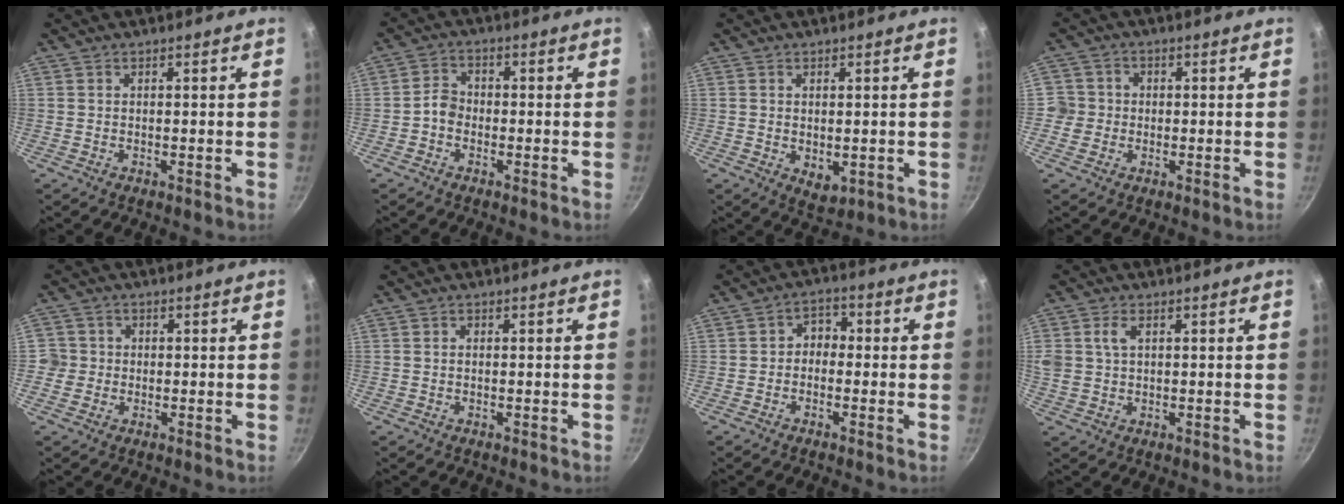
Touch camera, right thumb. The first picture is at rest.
{"total": 3.3, "force": [-1.4, 2.5, 1.6], "torque": [-0.019, 0.024, -0.032]}
{"total": 3.8, "force": [0.0, 2.6, 2.8], "torque": [-0.038, -0.014, 0.004]}
{"total": 4.1, "force": [-0.8, 3.9, 0.9], "torque": [0.014, 0.010, -0.021]}
{"total": 3.5, "force": [-0.6, 3.4, 0.6], "torque": [0.011, 0.011, -0.017]}
{"total": 0.6, "force": [0.0, 0.5, 0.4], "torque": [-0.006, 0.004, 0.000]}
{"total": 3.8, "force": [-0.7, 3.1, 2.2], "torque": [-0.010, 0.019, -0.023]}
{"total": 5.0, "force": [1.6, 3.3, 3.4], "torque": [-0.059, 0.005, 0.029]}